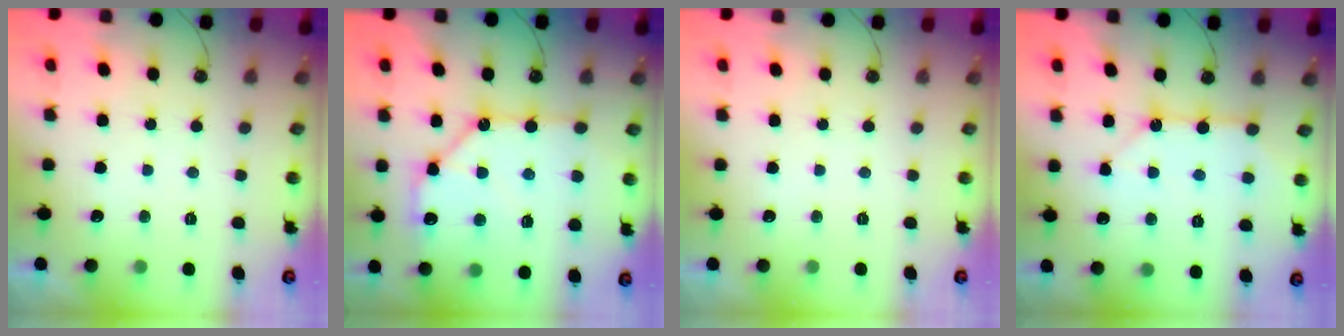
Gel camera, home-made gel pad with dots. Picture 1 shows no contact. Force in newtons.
{"total": 13.3, "press": 13.2, "slide": 1.7}
{"total": 0.0}
{"total": 10.4, "press": 10.3, "slide": 1.1}